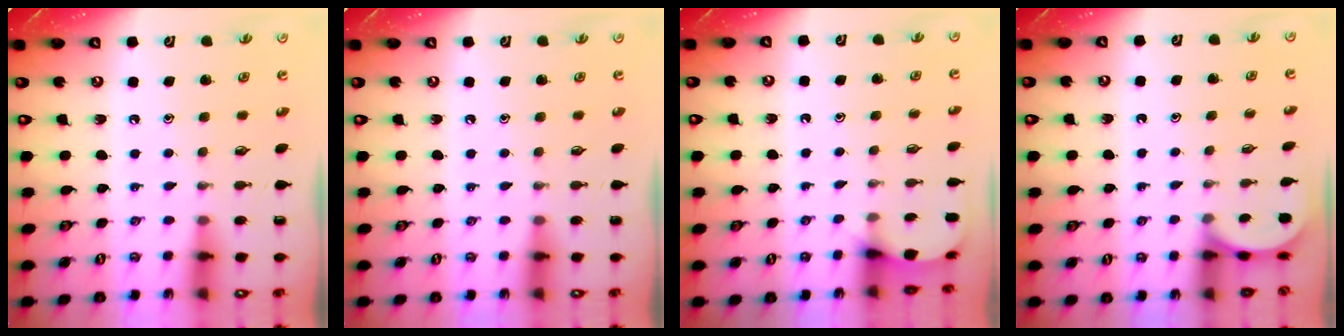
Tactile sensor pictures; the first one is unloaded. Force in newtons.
{"total": 0.0}
{"total": 4.6, "press": 4.5, "slide": 0.5}
{"total": 2.0, "press": 2.0, "slide": 0.2}